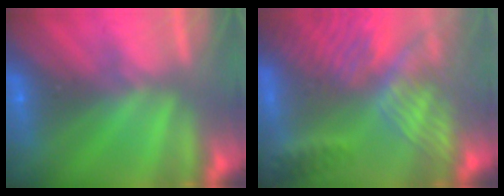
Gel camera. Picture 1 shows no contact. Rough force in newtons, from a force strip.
{"total": 7.9}